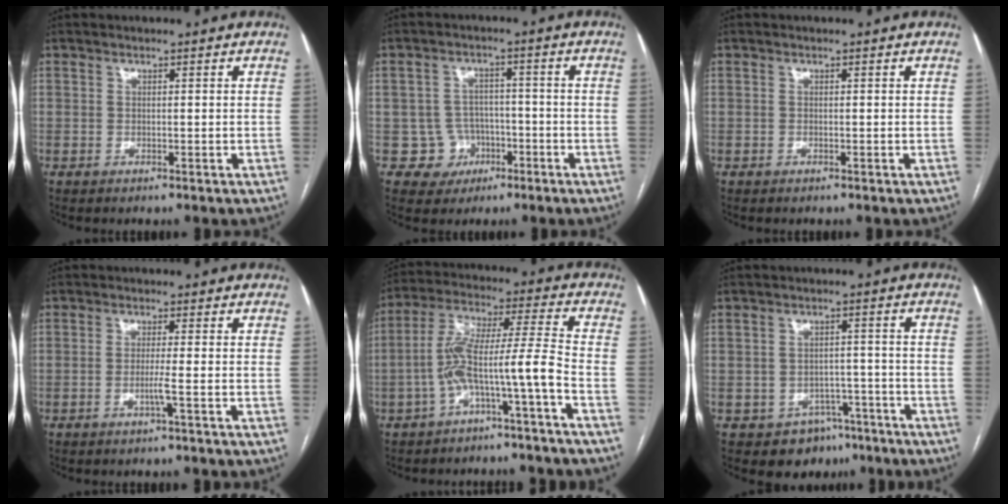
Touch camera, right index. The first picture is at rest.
{"total": 5.3, "force": [-2.0, 4.9, 0.1], "torque": [0.009, 0.016, -0.025]}
{"total": 0.0}
{"total": 2.2, "force": [-0.8, -0.6, 2.0], "torque": [-0.039, -0.003, -0.016]}
{"total": 9.9, "force": [-4.0, -0.3, 9.1], "torque": [-0.174, 0.035, -0.071]}
{"total": 6.8, "force": [-4.2, 5.2, 1.0], "torque": [0.003, 0.023, -0.049]}